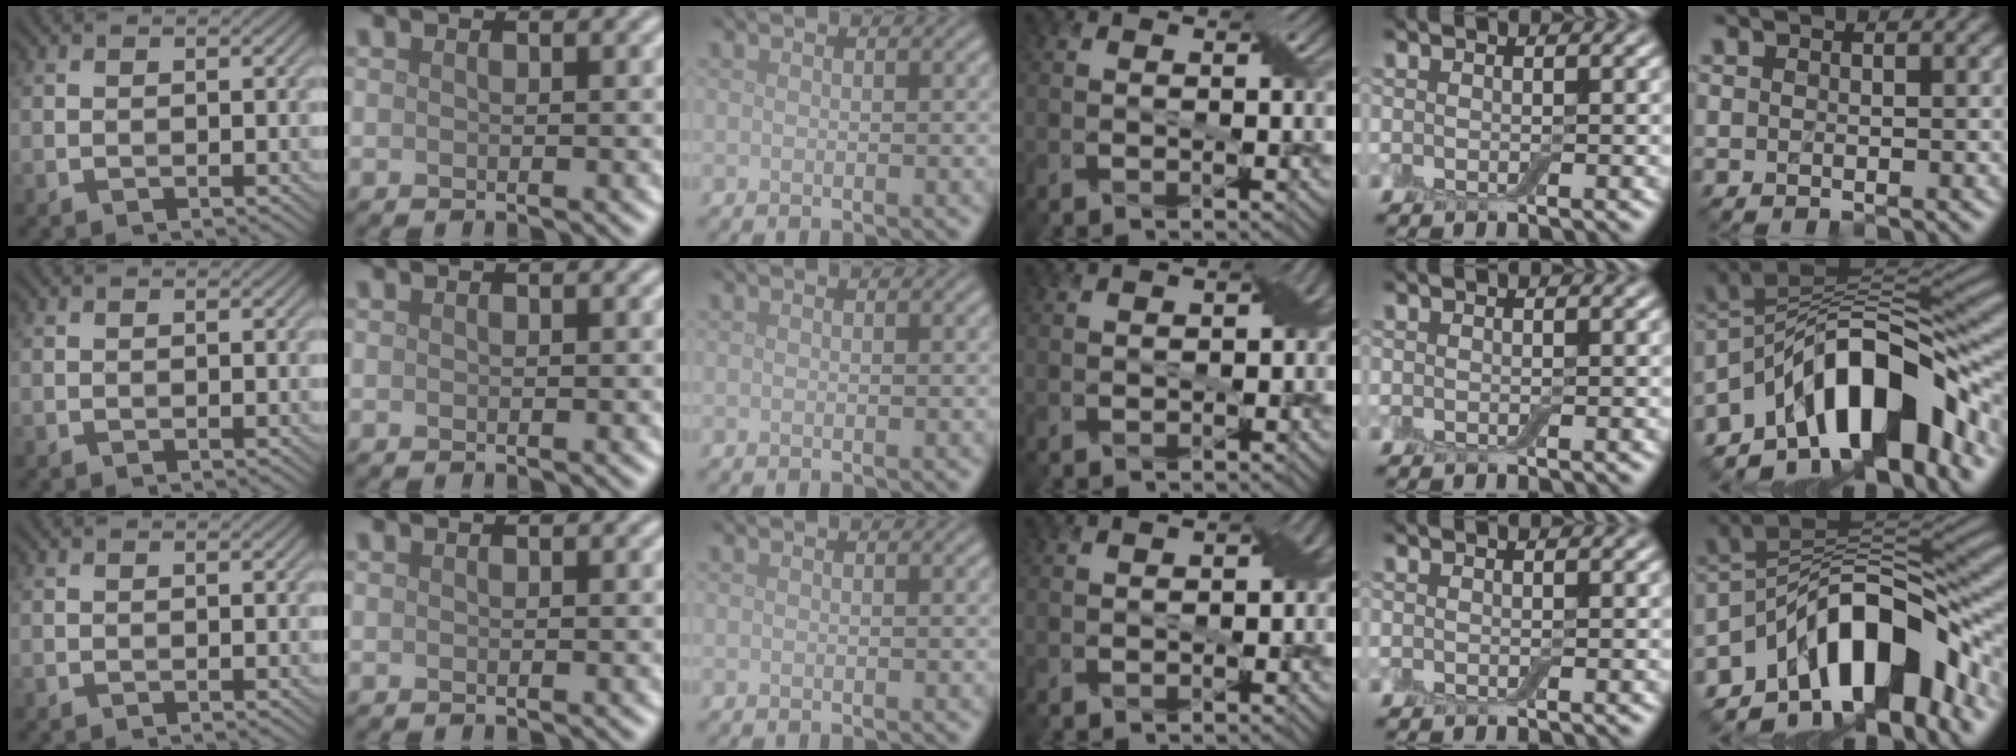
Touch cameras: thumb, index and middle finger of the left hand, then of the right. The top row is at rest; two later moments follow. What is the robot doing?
{"motion": "pour", "object": "bottle"}